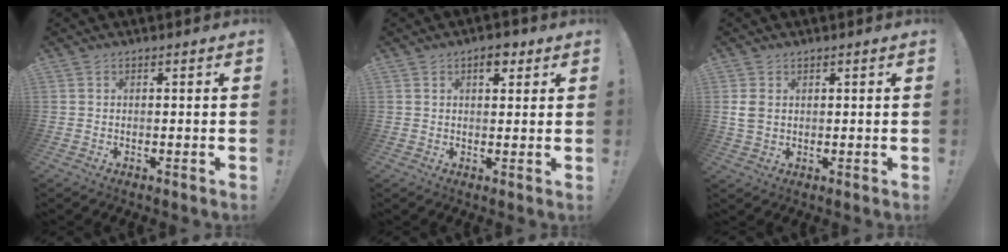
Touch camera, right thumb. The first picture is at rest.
{"total": 4.3, "force": [2.5, 2.5, 2.5], "torque": [-0.020, -0.008, 0.038]}
{"total": 4.0, "force": [1.4, 2.8, 2.4], "torque": [-0.037, -0.004, 0.025]}